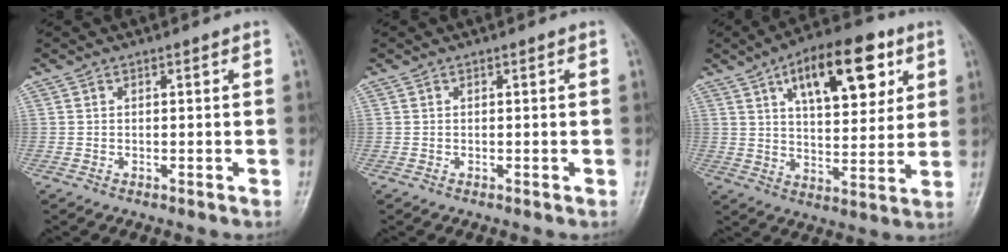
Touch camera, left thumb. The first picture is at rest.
{"total": 0.0}
{"total": 17.9, "force": [7.9, 8.3, 13.7], "torque": [-0.166, -0.017, 0.122]}